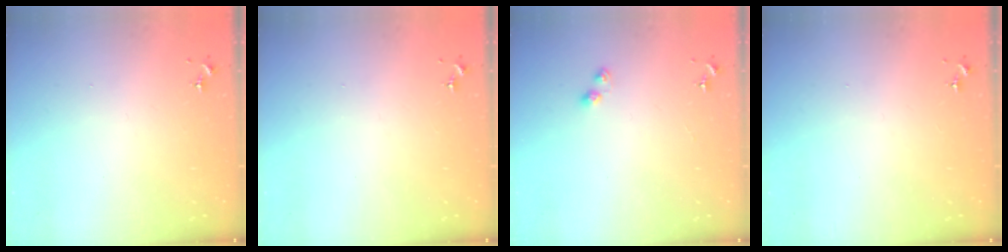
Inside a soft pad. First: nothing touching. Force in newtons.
{"total": 0.0}
{"total": 3.1, "press": 3.1, "slide": 0.4}
{"total": 0.0}